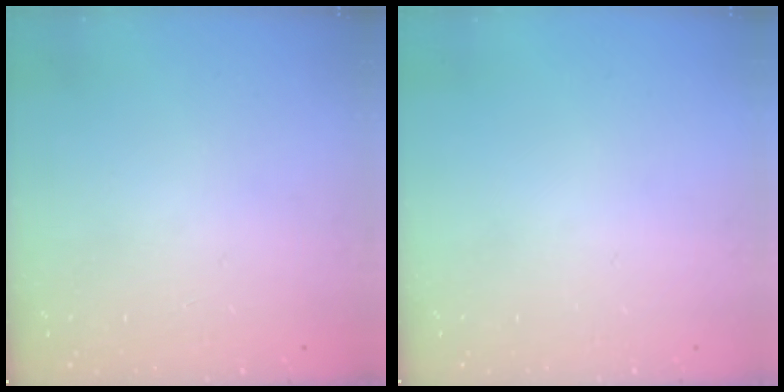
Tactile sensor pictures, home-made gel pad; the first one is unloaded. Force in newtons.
{"total": 0.0}